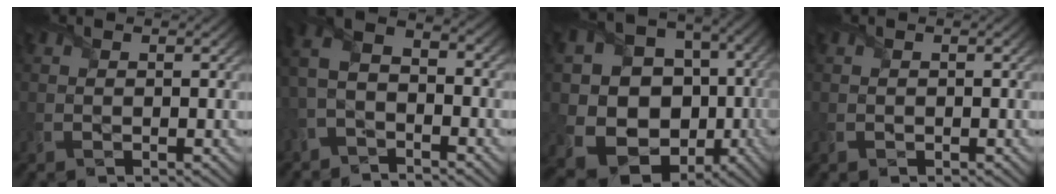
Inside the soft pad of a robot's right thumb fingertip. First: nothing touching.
{"total": 6.0, "force": [-2.2, 3.4, 4.5], "torque": [-0.104, 0.007, -0.059]}
{"total": 16.4, "force": [-2.0, 14.3, 7.8], "torque": [-0.180, -0.041, -0.022]}
{"total": 0.0}